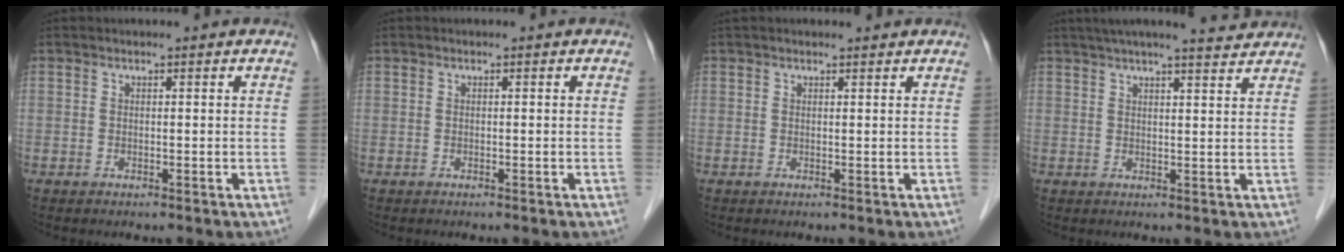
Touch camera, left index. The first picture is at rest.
{"total": 0.0}
{"total": 2.5, "force": [2.3, 0.3, 0.9], "torque": [-0.011, 0.019, 0.030]}
{"total": 9.7, "force": [8.6, 0.5, 4.4], "torque": [-0.066, 0.014, 0.109]}